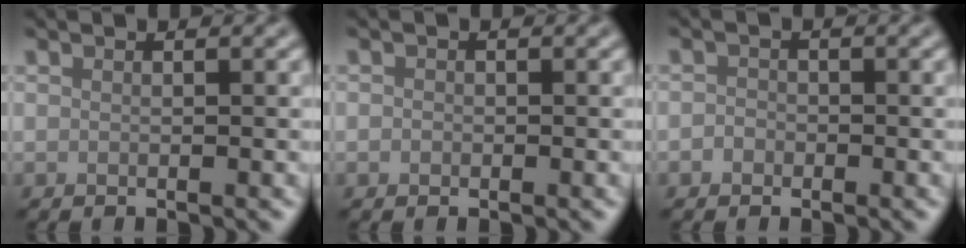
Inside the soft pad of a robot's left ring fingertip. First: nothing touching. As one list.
[{"total": 0.6, "force": [-0.2, 0.5, 0.1], "torque": [-0.001, -0.004, -0.005]}, {"total": 1.0, "force": [-0.5, 0.8, 0.2], "torque": [0.000, -0.002, -0.013]}]